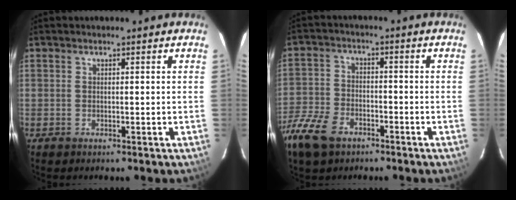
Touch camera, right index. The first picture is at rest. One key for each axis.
{"total": 10.9, "fx": -7.0, "fy": 6.3, "fz": 5.5, "tx": -0.150, "ty": -0.005, "tz": -0.142}